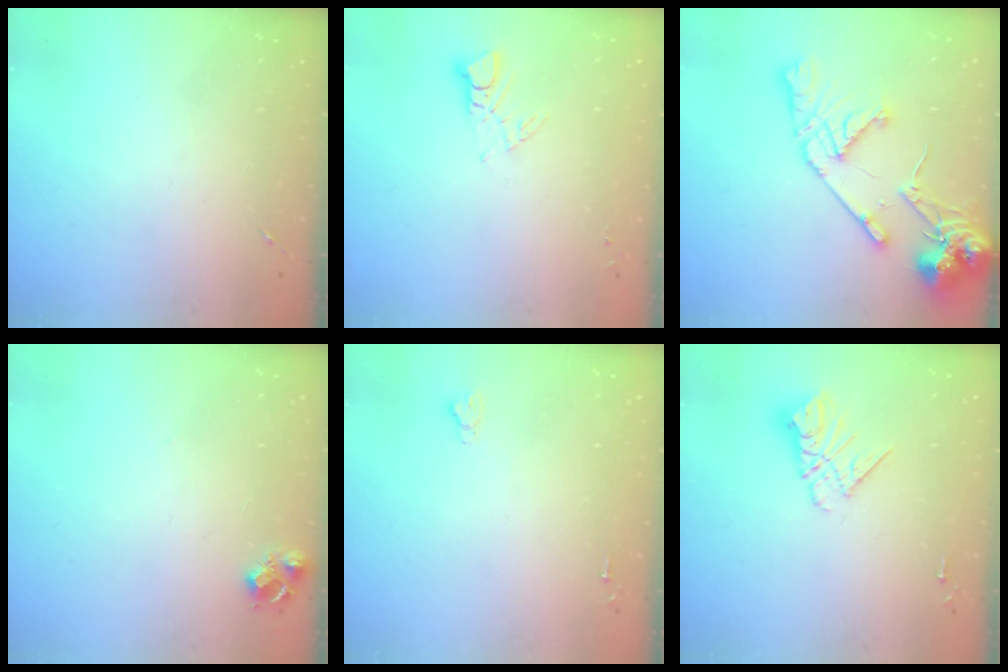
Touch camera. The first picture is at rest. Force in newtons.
{"total": 3.8, "press": 3.8, "slide": 0.2}
{"total": 16.2, "press": 16.0, "slide": 2.5}
{"total": 7.3, "press": 7.2, "slide": 0.8}
{"total": 2.6, "press": 2.5, "slide": 0.3}
{"total": 10.7, "press": 10.7, "slide": 1.0}